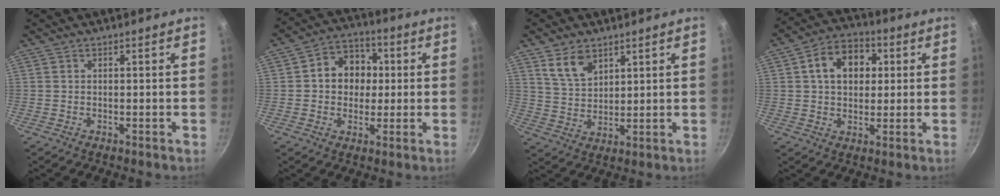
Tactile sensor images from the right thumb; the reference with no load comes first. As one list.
[{"total": 10.5, "force": [1.1, 8.8, 5.6], "torque": [-0.042, 0.014, 0.003]}, {"total": 7.0, "force": [4.2, 4.1, 3.9], "torque": [-0.055, -0.021, 0.087]}, {"total": 11.3, "force": [2.6, 8.3, 7.2], "torque": [-0.083, 0.015, 0.029]}]